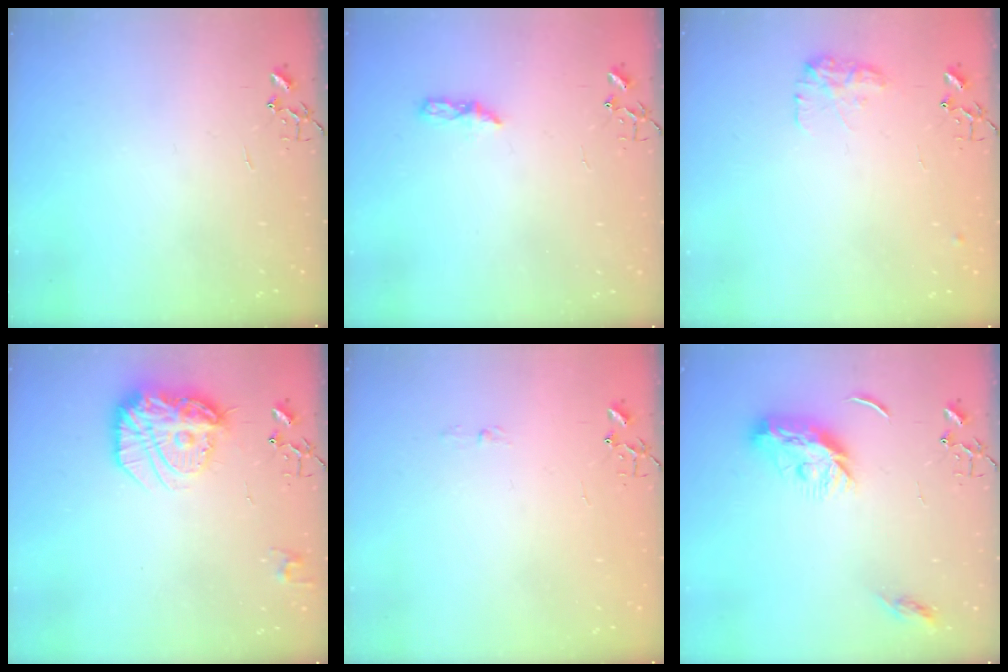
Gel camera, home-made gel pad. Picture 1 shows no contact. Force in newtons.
{"total": 6.0, "press": 6.0, "slide": 0.7}
{"total": 9.5, "press": 9.5, "slide": 0.4}
{"total": 18.8, "press": 18.7, "slide": 1.6}
{"total": 2.9, "press": 2.9, "slide": 0.4}
{"total": 9.6, "press": 9.6, "slide": 0.0}